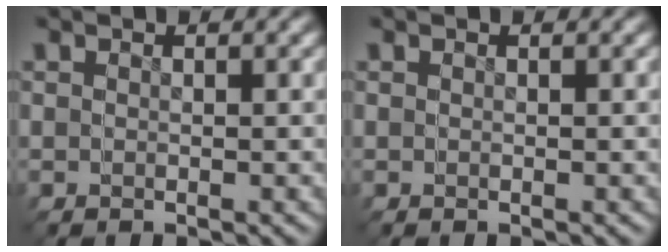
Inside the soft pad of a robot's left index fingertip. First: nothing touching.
{"total": 0.0}